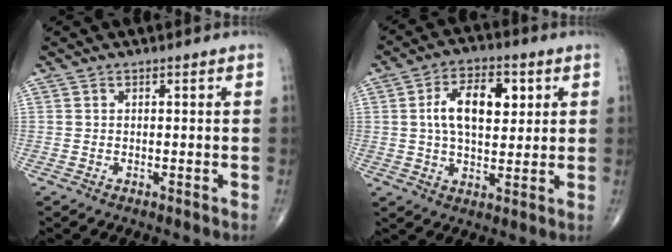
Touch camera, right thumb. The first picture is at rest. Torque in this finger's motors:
{"motor_torque": [0.34, 0.33, 0.94, 0.31, 0.21]}